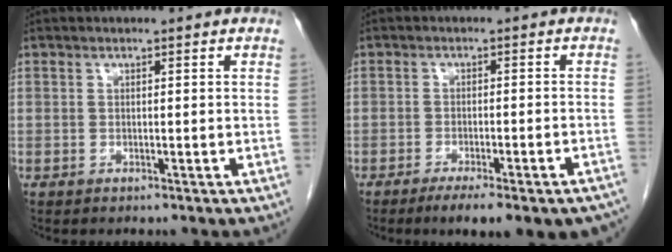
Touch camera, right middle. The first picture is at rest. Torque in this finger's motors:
{"motor_torque": [1.08, -1.06, 0.33, 0.07]}